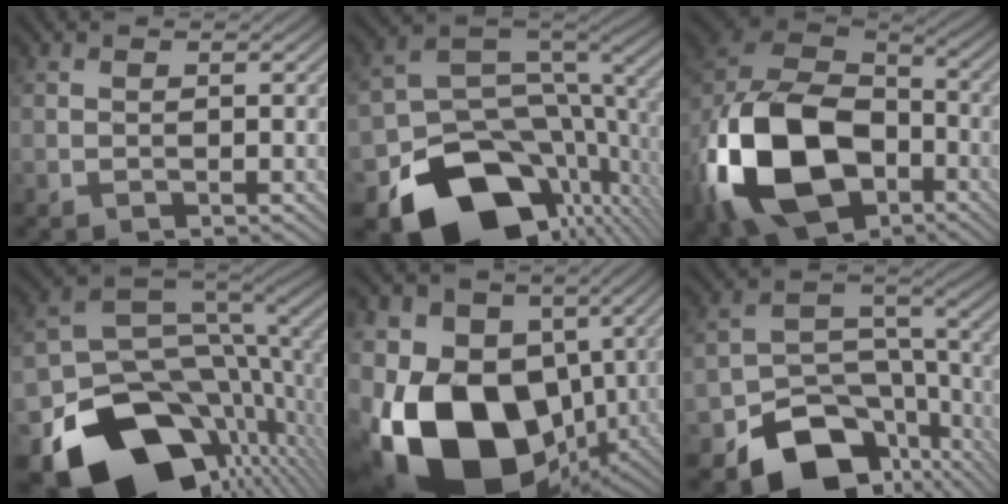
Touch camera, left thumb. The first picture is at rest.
{"total": 16.4, "force": [-7.8, 11.3, 9.1], "torque": [-0.171, -0.039, -0.118]}
{"total": 19.5, "force": [-6.7, 13.4, 12.5], "torque": [-0.301, -0.032, -0.130]}
{"total": 18.0, "force": [-7.6, 12.3, 10.8], "torque": [-0.219, -0.057, -0.101]}
{"total": 20.0, "force": [-4.9, 14.0, 13.5], "torque": [-0.284, -0.018, -0.082]}
{"total": 12.7, "force": [-7.9, 8.2, 5.7], "torque": [-0.094, -0.027, -0.126]}